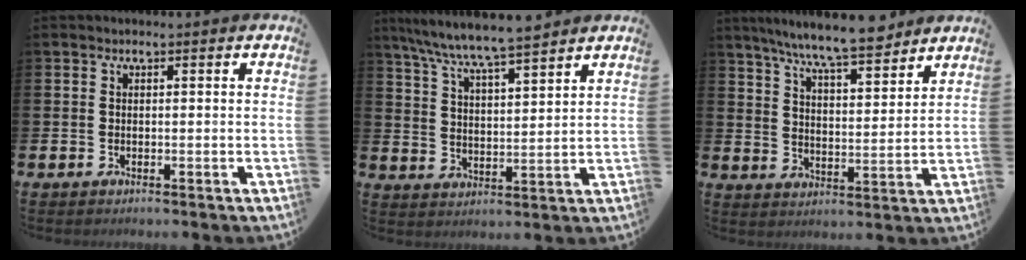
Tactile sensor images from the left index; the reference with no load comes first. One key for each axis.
{"total": 7.4, "fx": 7.0, "fy": 0.0, "fz": 2.2, "tx": -0.073, "ty": -0.038, "tz": 0.125}
{"total": 8.7, "fx": 8.1, "fy": 0.6, "fz": 3.1, "tx": -0.083, "ty": -0.043, "tz": 0.145}